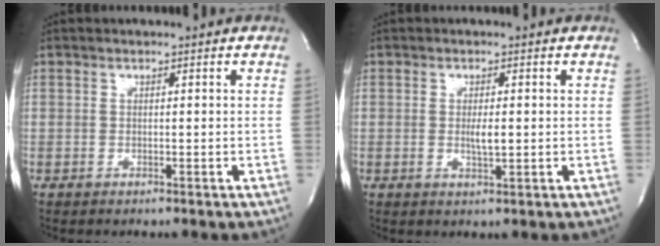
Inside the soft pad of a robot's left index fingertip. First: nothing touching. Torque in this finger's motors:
{"motor_torque": [0.35, 0.11, 0.01, 0.03]}